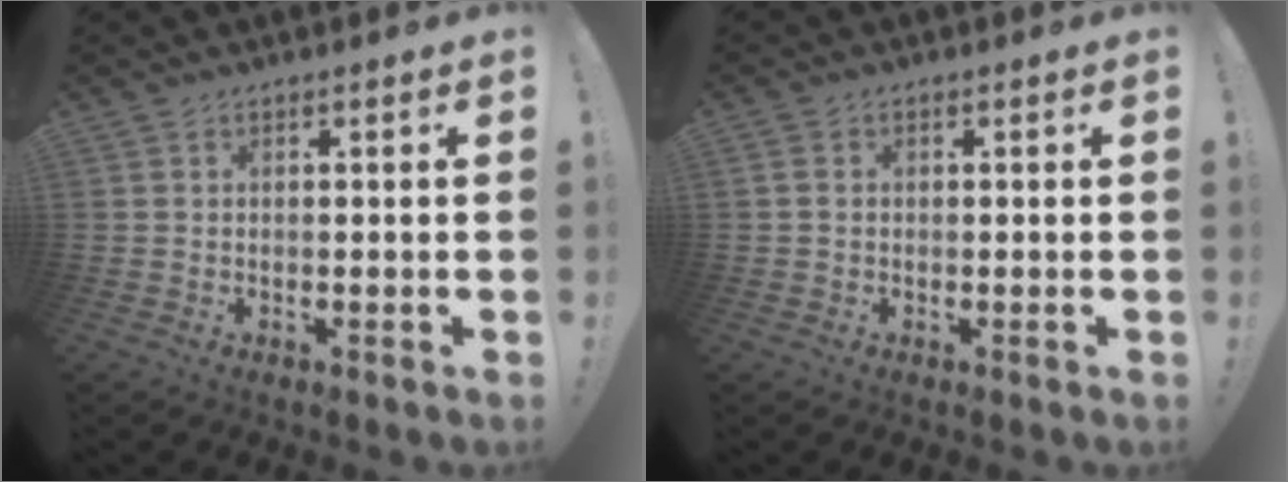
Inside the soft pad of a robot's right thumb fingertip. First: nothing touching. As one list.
[{"total": 1.5, "force": [-0.1, 1.2, 0.9], "torque": [-0.024, 0.008, 0.000]}]